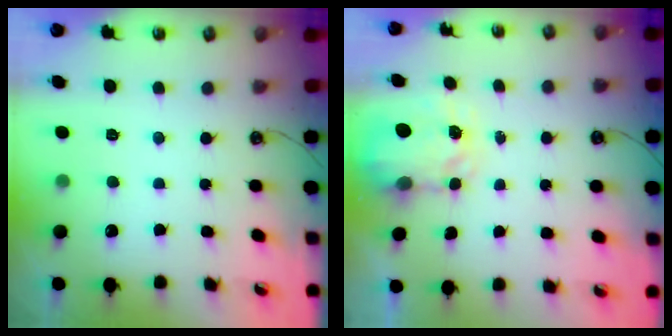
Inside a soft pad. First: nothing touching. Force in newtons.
{"total": 3.6, "press": 3.6, "slide": 0.5}